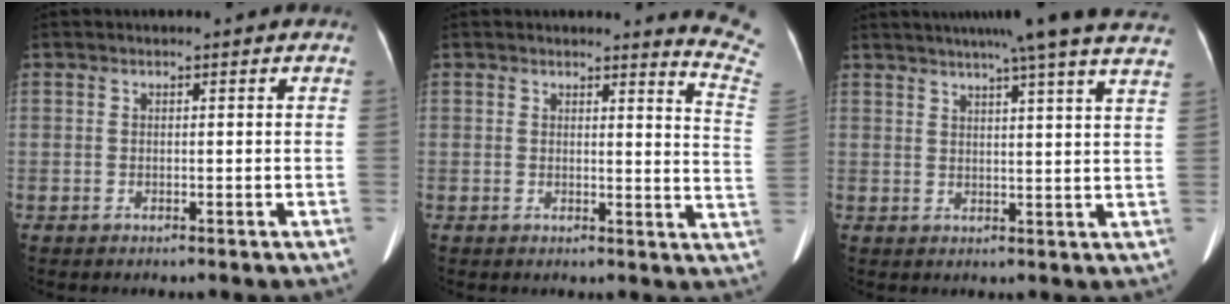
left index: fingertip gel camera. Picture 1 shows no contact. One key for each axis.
{"total": 8.6, "fx": 8.5, "fy": -1.2, "fz": 0.6, "tx": -0.004, "ty": -0.114, "tz": 0.064}
{"total": 20.5, "fx": 17.4, "fy": -0.9, "fz": 10.9, "tx": -0.172, "ty": -0.008, "tz": 0.212}